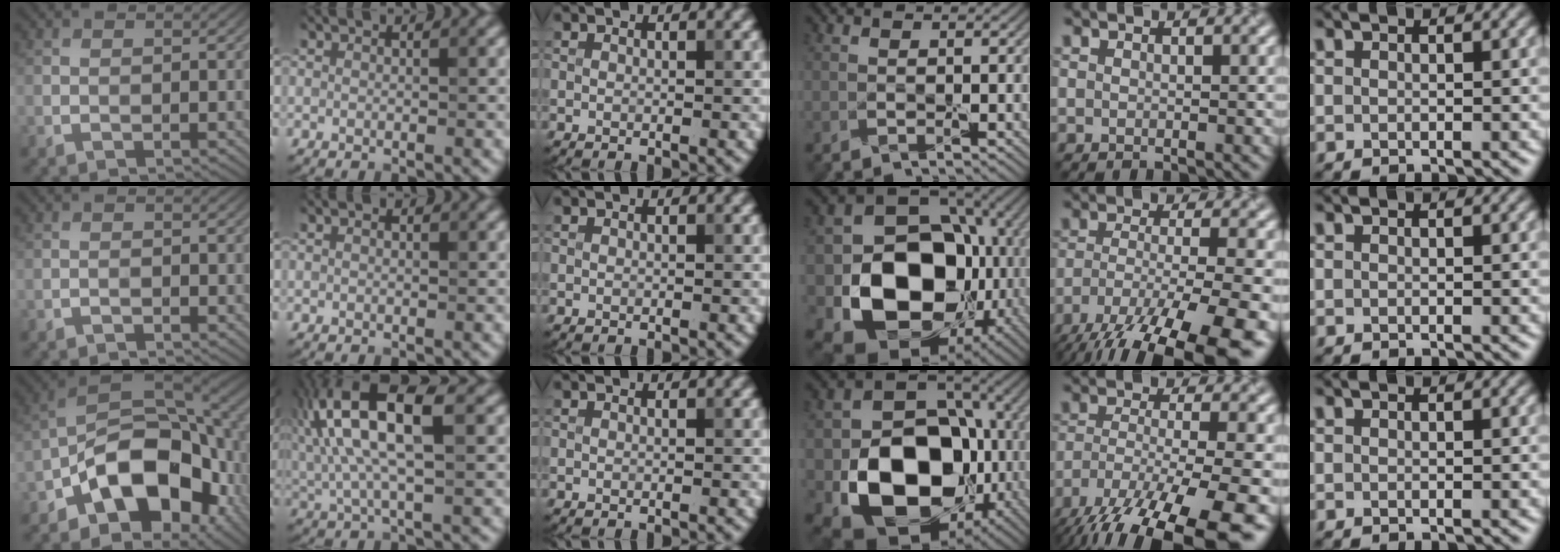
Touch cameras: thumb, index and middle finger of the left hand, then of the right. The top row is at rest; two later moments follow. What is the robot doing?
{"motion": "peel", "object": "shipping label"}